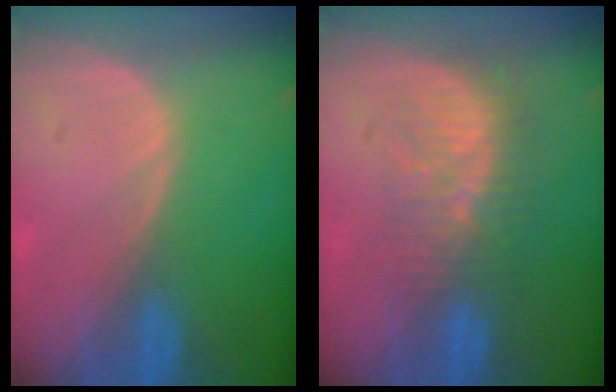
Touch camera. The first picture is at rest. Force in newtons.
{"total": 7.8, "press": 7.4, "slide": 2.6}